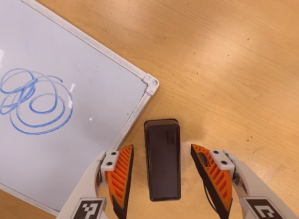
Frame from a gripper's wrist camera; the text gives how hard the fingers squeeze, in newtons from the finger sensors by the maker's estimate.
{"total": 0.0}